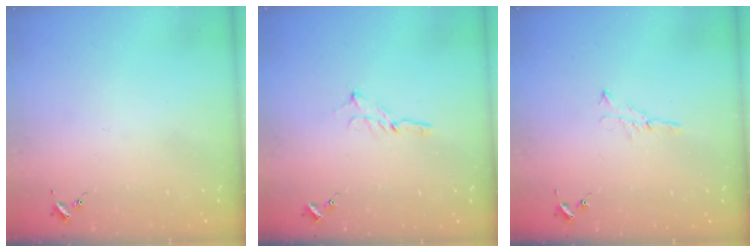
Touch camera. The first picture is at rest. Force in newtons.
{"total": 2.1, "press": 2.1, "slide": 0.2}
{"total": 3.7, "press": 3.6, "slide": 0.4}